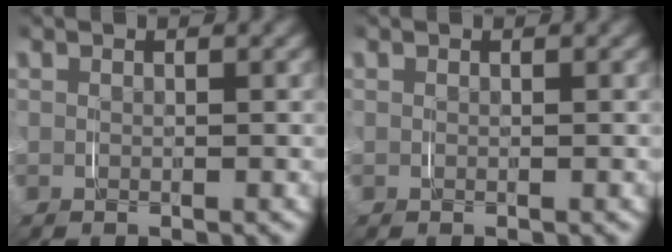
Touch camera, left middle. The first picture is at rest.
{"total": 0.0}